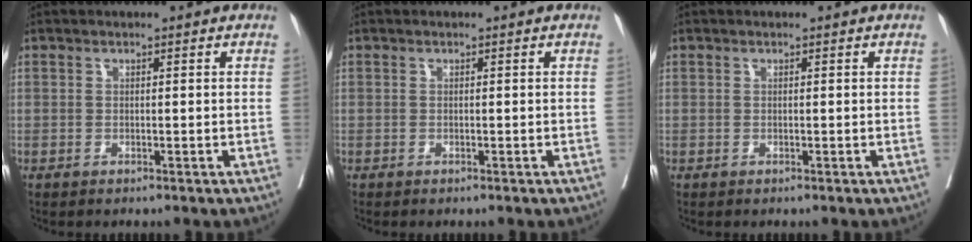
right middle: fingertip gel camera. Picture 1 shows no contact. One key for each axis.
{"total": 0.0}
{"total": 0.0}